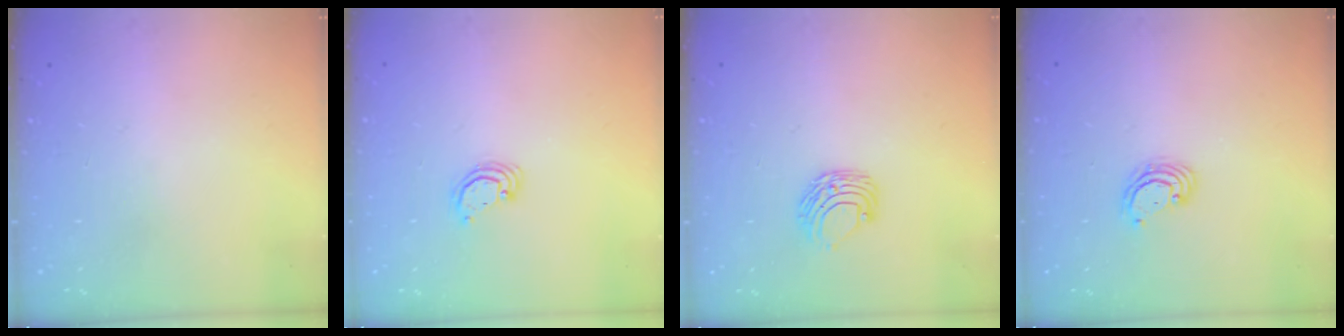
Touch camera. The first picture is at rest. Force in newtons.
{"total": 2.7, "press": 2.7, "slide": 0.2}
{"total": 7.1, "press": 7.0, "slide": 0.7}
{"total": 3.8, "press": 3.8, "slide": 0.2}